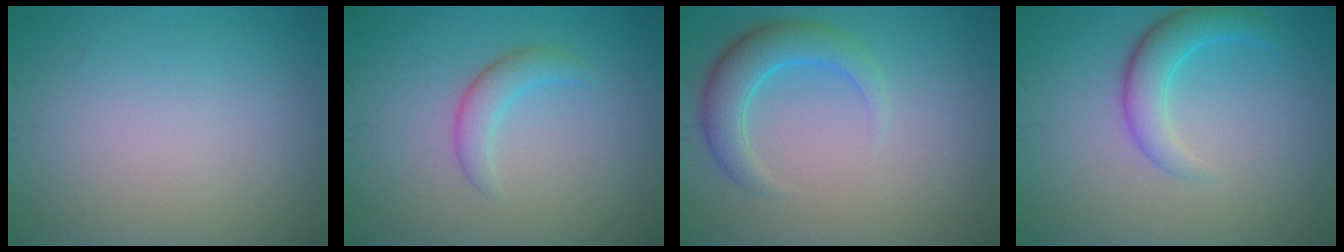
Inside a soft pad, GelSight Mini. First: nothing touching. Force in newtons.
{"total": 2.2, "press": 2.2, "slide": 0.2}
{"total": 3.9, "press": 3.8, "slide": 0.4}
{"total": 3.5, "press": 3.5, "slide": 0.1}